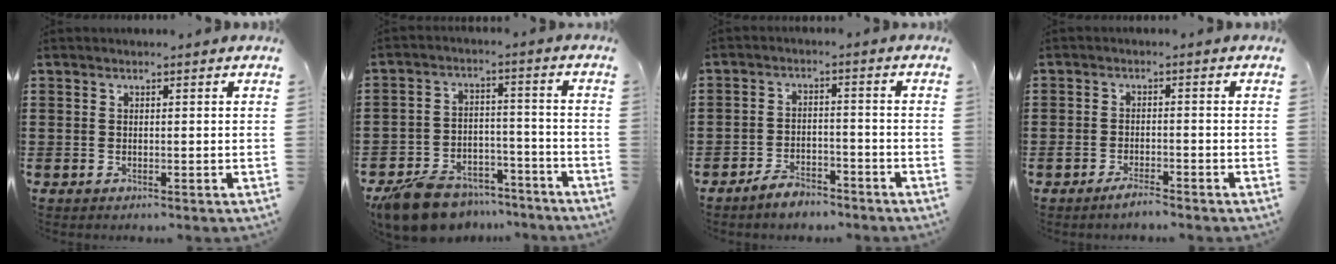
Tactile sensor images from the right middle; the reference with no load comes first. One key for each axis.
{"total": 8.5, "fx": -7.8, "fy": 2.6, "fz": 2.1, "tx": -0.048, "ty": 0.024, "tz": -0.152}
{"total": 4.0, "fx": -3.9, "fy": 0.9, "fz": 0.7, "tx": -0.014, "ty": 0.010, "tz": -0.077}
{"total": 2.4, "fx": -1.9, "fy": 0.4, "fz": 1.4, "tx": -0.031, "ty": 0.001, "tz": -0.037}